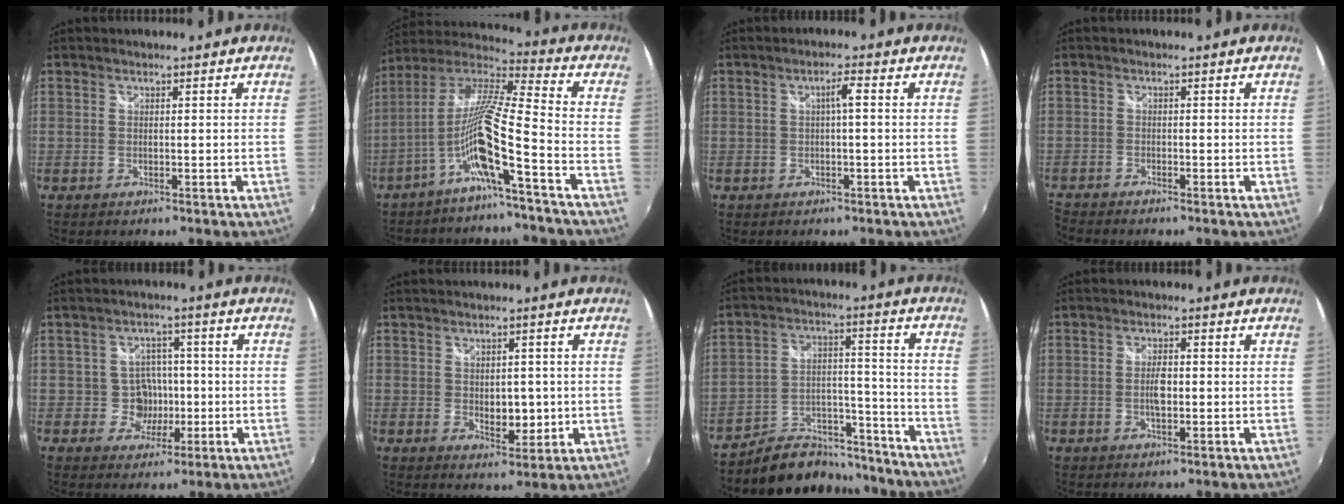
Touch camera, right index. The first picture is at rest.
{"total": 12.3, "force": [-5.4, -0.6, 11.0], "torque": [-0.195, 0.001, -0.105]}
{"total": 2.1, "force": [0.1, -0.3, 2.1], "torque": [-0.038, 0.006, 0.001]}
{"total": 2.8, "force": [-2.7, 0.1, 0.4], "torque": [-0.024, -0.017, -0.057]}
{"total": 5.1, "force": [-1.0, 4.9, 0.8], "torque": [-0.015, 0.020, -0.007]}
{"total": 5.1, "force": [-0.3, 3.2, 3.9], "torque": [-0.059, -0.005, 0.003]}
{"total": 16.1, "force": [-14.2, 6.7, 3.6], "torque": [-0.068, 0.057, -0.203]}
{"total": 3.1, "force": [-0.3, 1.3, 2.8], "torque": [-0.050, 0.004, -0.004]}